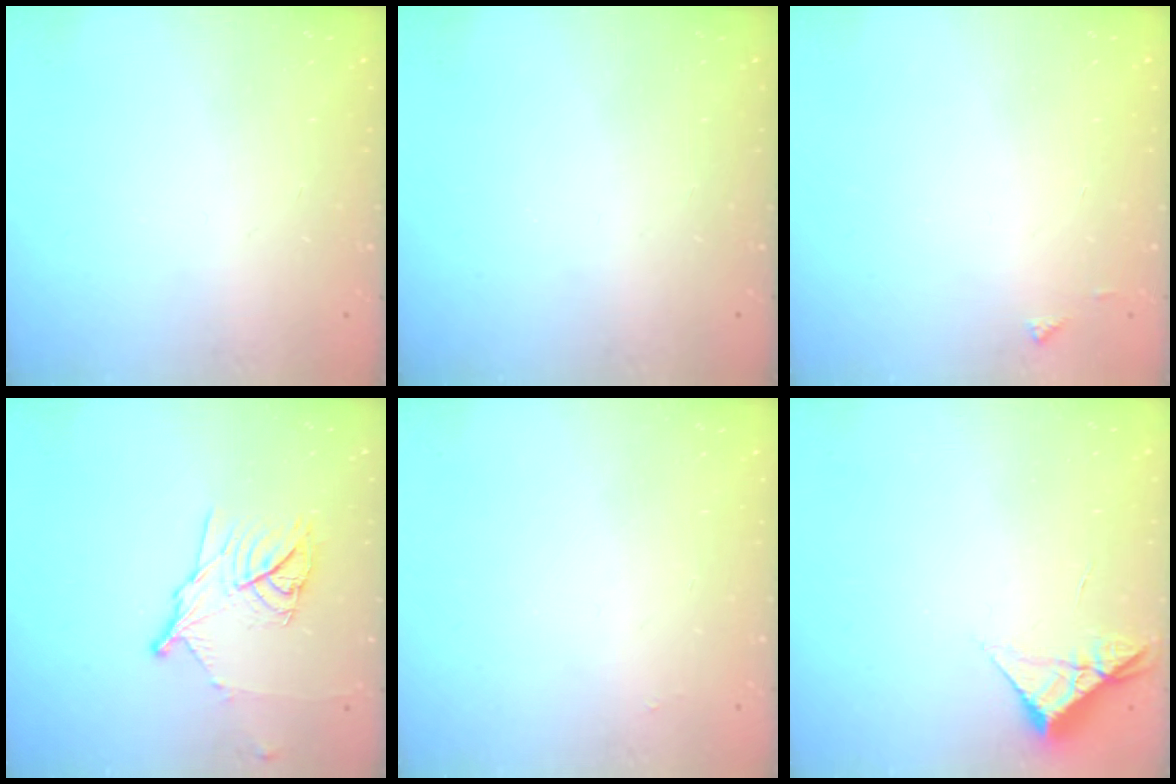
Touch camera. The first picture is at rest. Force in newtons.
{"total": 0.0}
{"total": 3.8, "press": 3.7, "slide": 0.6}
{"total": 12.7, "press": 12.7, "slide": 0.7}
{"total": 1.9, "press": 1.9, "slide": 0.3}
{"total": 5.2, "press": 5.2, "slide": 0.3}